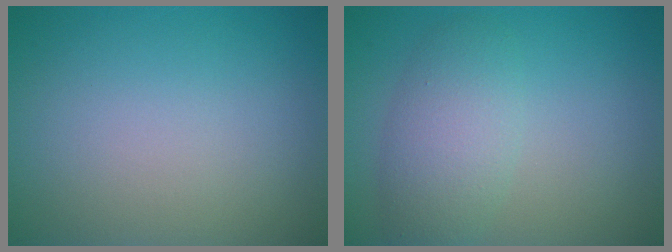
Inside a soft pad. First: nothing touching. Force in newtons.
{"total": 4.0, "press": 4.0, "slide": 0.1}